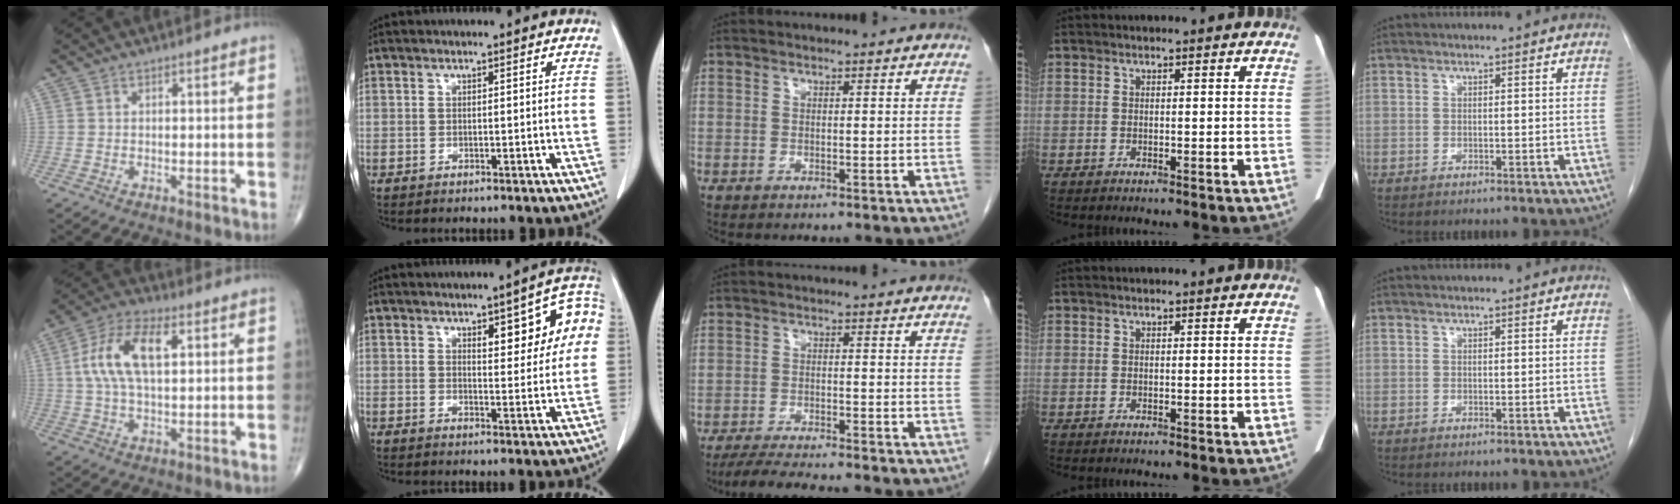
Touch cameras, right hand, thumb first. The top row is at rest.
{"thumb": {"total": 12.0, "force": [2.7, 5.8, 10.2], "torque": [-0.205, 0.017, 0.047]}, "index": {"total": 10.0, "force": [3.3, 3.0, 8.9], "torque": [-0.105, 0.022, 0.041]}, "middle": {"total": 8.1, "force": [-7.2, -0.1, 3.6], "torque": [-0.058, -0.021, -0.118]}}